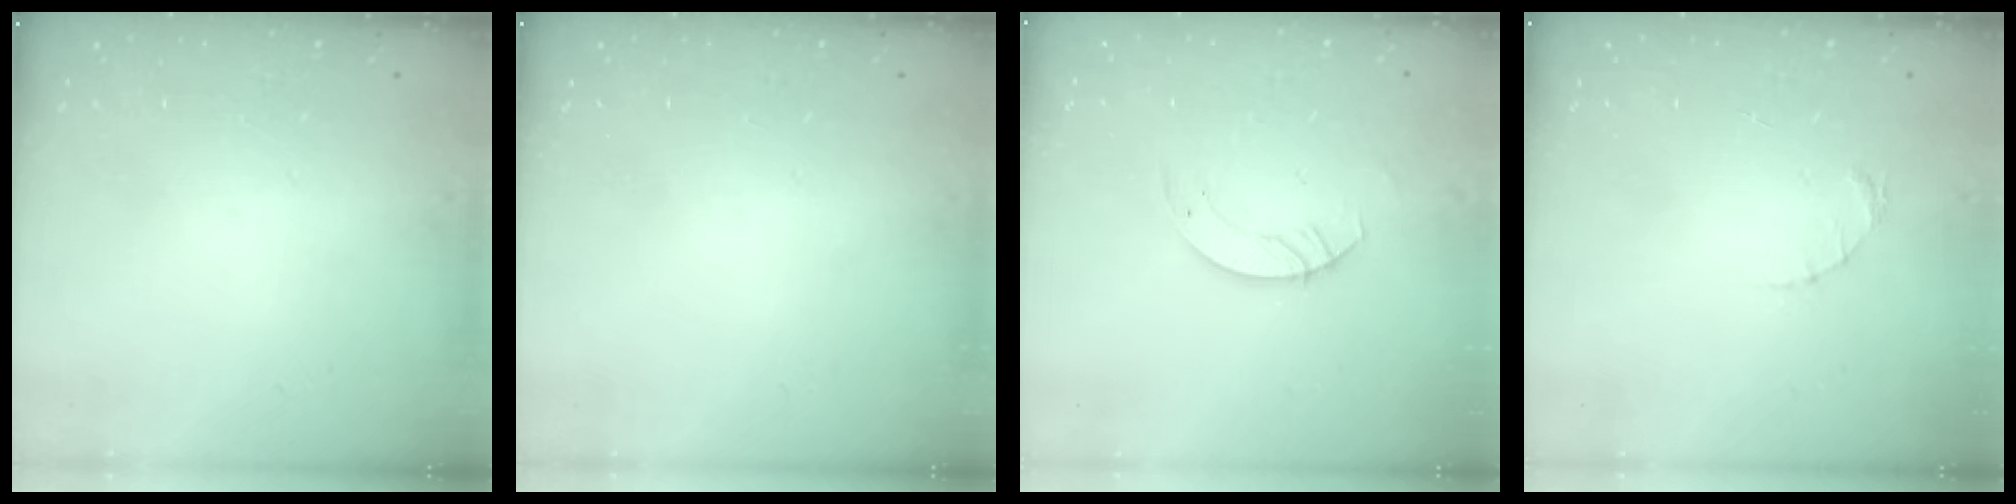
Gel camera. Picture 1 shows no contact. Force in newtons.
{"total": 0.0}
{"total": 3.5, "press": 3.5, "slide": 0.4}
{"total": 1.6, "press": 1.5, "slide": 0.3}